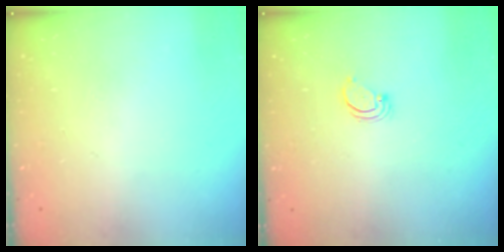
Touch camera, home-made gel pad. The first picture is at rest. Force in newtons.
{"total": 2.0, "press": 2.0, "slide": 0.2}